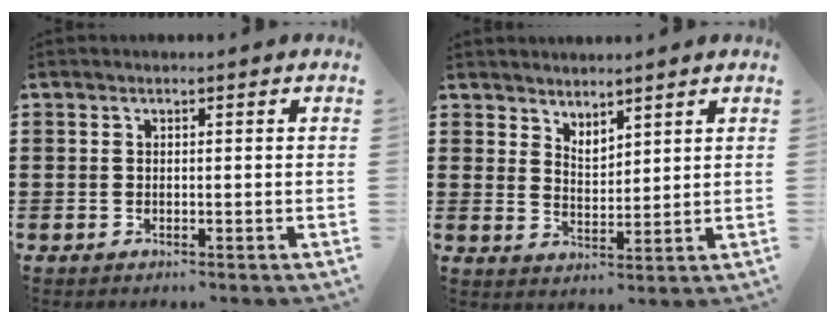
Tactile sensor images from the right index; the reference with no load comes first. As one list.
[{"total": 2.9, "force": [2.8, 0.4, -0.5], "torque": [0.000, -0.005, 0.055]}]